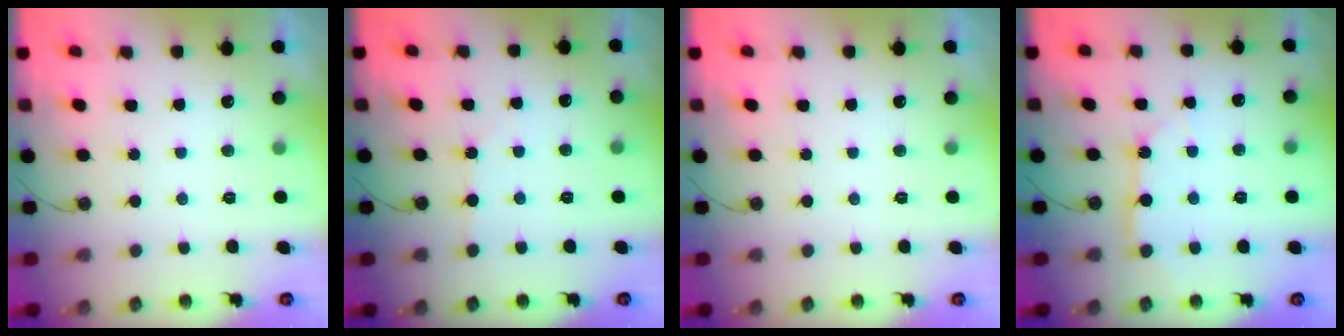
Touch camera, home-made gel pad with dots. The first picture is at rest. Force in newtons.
{"total": 3.1, "press": 3.1, "slide": 0.6}
{"total": 0.0}
{"total": 3.6, "press": 3.6, "slide": 0.4}